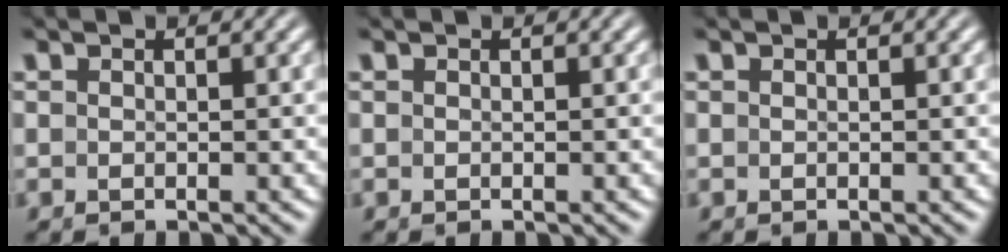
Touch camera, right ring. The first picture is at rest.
{"total": 0.0}
{"total": 0.0}